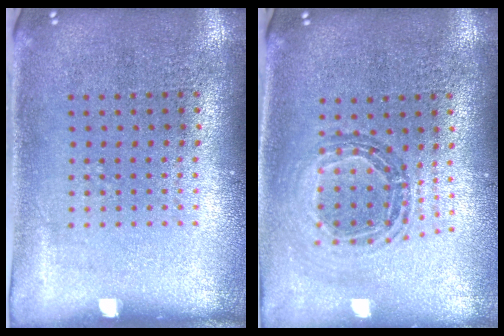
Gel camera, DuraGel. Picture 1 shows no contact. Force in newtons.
{"total": 0.7, "press": 0.7, "slide": 0.1}